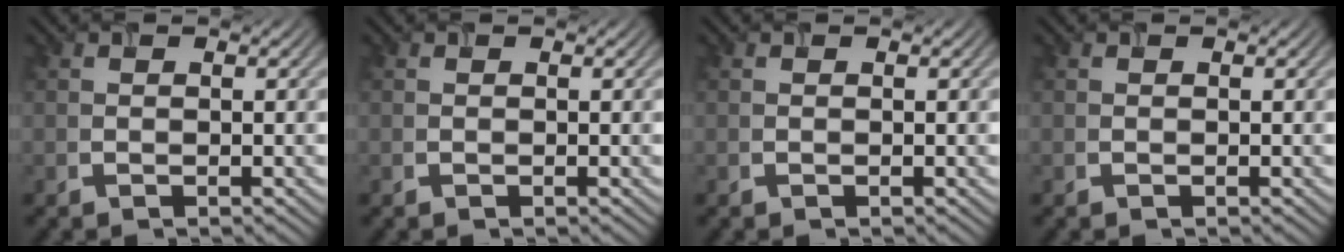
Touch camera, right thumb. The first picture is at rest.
{"total": 0.0}
{"total": 0.0}
{"total": 0.0}